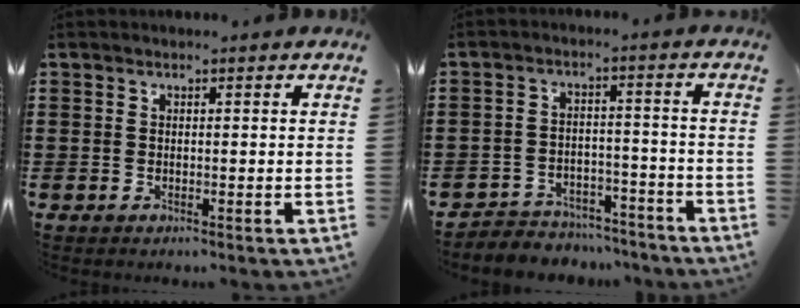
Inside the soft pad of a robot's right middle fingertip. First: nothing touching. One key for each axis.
{"total": 4.5, "fx": -4.4, "fy": 1.2, "fz": -0.1, "tx": -0.003, "ty": 0.009, "tz": -0.092}